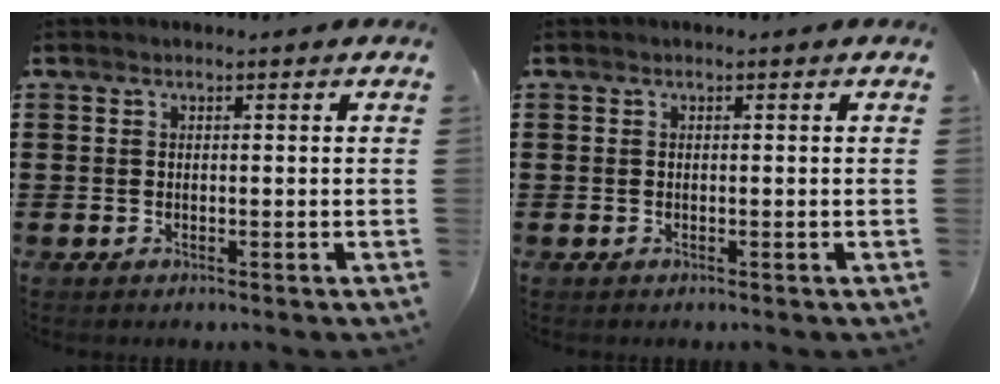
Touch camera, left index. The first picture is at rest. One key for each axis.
{"total": 0.0}